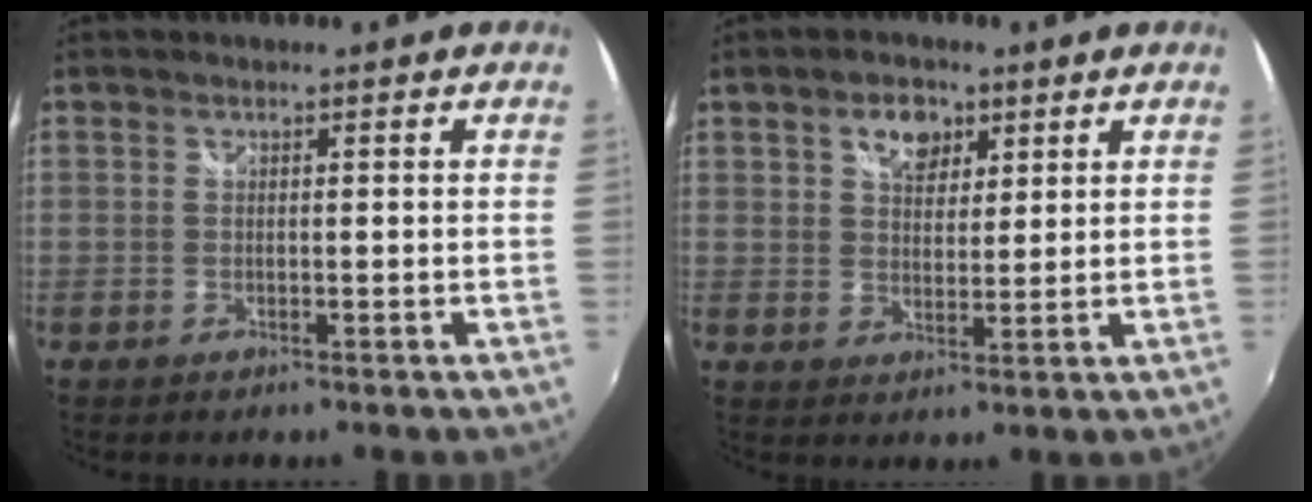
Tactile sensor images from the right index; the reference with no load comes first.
{"total": 5.9, "force": [3.1, 3.9, 3.2], "torque": [-0.043, 0.013, 0.054]}